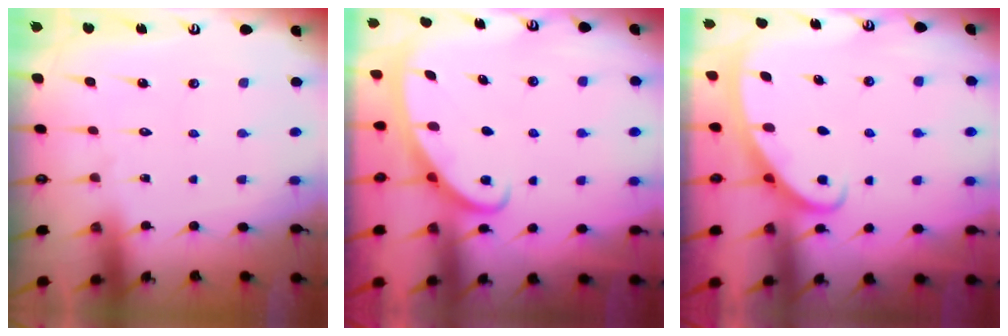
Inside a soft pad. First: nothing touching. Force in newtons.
{"total": 2.5, "press": 2.5, "slide": 0.4}
{"total": 2.7, "press": 2.7, "slide": 0.4}